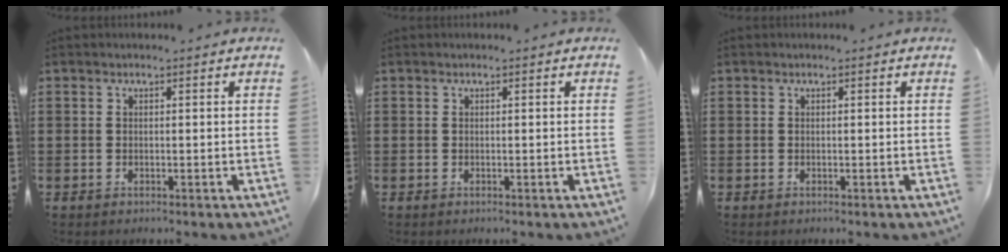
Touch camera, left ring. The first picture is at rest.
{"total": 0.0}
{"total": 0.0}